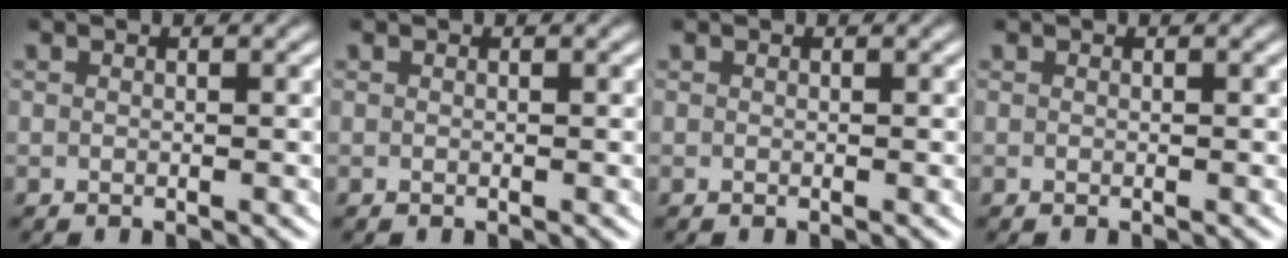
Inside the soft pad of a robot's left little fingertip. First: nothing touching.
{"total": 0.0}
{"total": 0.0}
{"total": 0.0}